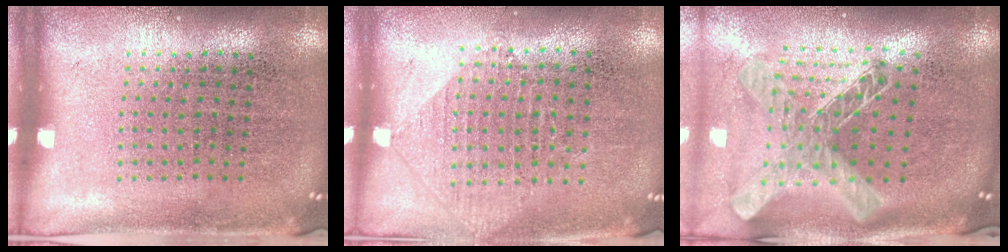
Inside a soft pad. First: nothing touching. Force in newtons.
{"total": 0.9, "press": 0.9, "slide": 0.2}
{"total": 2.2, "press": 1.7, "slide": 1.4}